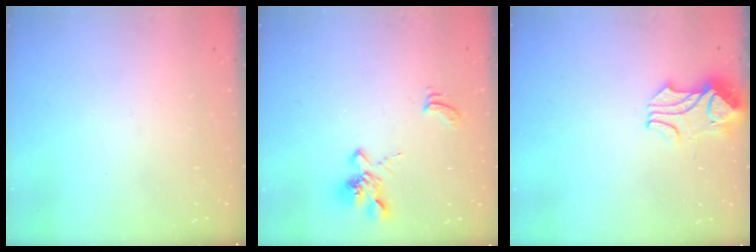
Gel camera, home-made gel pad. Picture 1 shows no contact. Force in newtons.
{"total": 3.3, "press": 2.9, "slide": 1.4}
{"total": 2.0, "press": 1.8, "slide": 0.9}